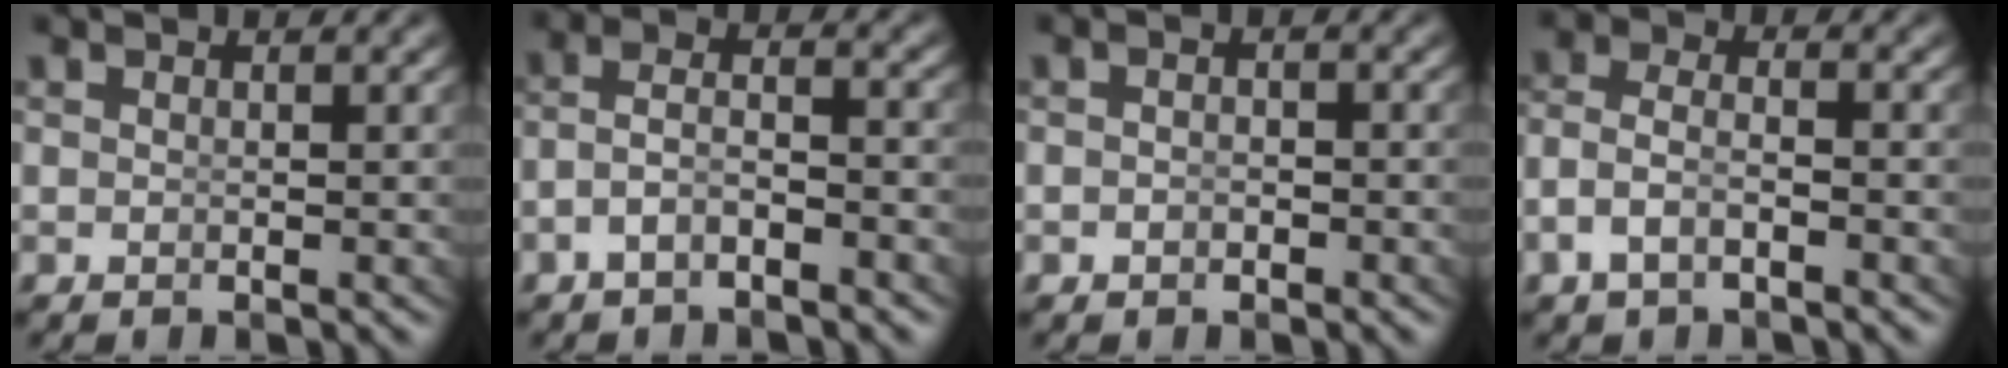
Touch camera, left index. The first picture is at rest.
{"total": 3.0, "force": [-1.9, 1.1, 2.0], "torque": [-0.044, -0.012, -0.030]}
{"total": 0.9, "force": [-0.9, 0.2, 0.4], "torque": [-0.008, -0.008, -0.011]}
{"total": 3.5, "force": [-1.7, 2.2, 2.1], "torque": [-0.061, -0.019, -0.021]}